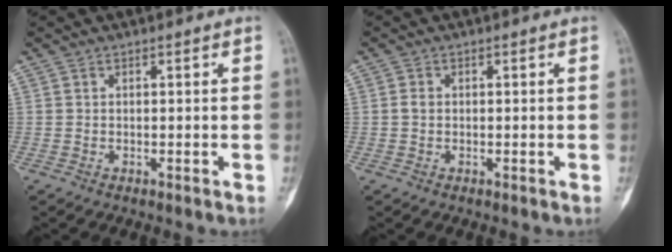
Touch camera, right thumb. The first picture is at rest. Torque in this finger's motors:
{"motor_torque": [0.07, 0.52, 0.22, -0.13, -0.02]}